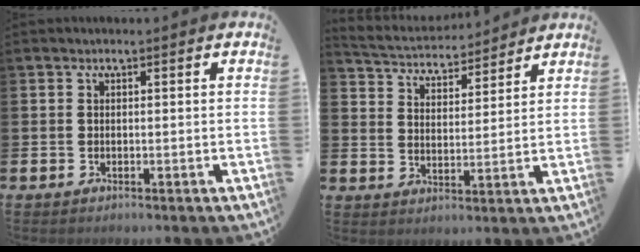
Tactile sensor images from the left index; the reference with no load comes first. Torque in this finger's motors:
{"motor_torque": [0.94, -1.20, 0.20, 0.02]}